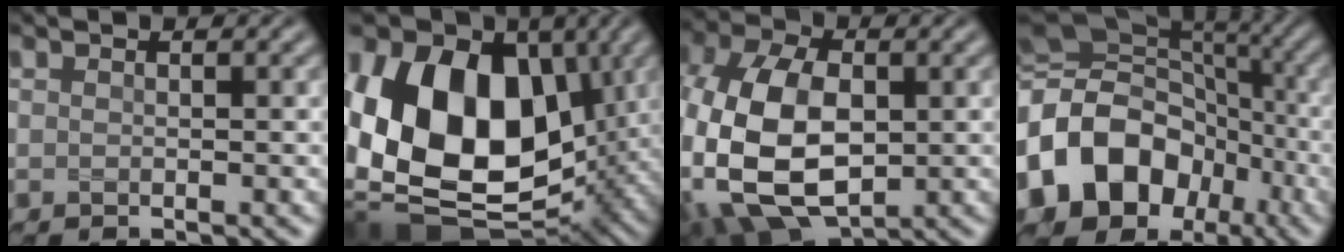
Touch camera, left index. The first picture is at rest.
{"total": 19.3, "force": [1.3, 13.3, 13.9], "torque": [-0.277, -0.004, 0.026]}
{"total": 13.4, "force": [-2.0, 8.1, 10.5], "torque": [-0.248, -0.006, -0.043]}
{"total": 17.7, "force": [-5.2, 14.2, 9.3], "torque": [-0.196, -0.001, -0.105]}